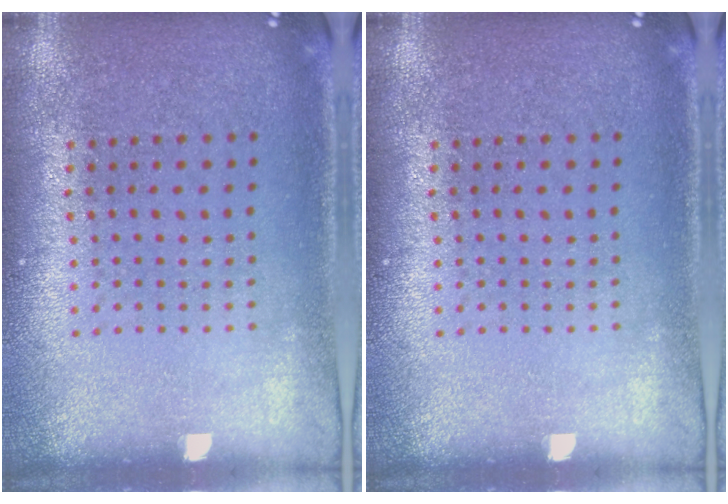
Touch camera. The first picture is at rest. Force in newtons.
{"total": 0.0}